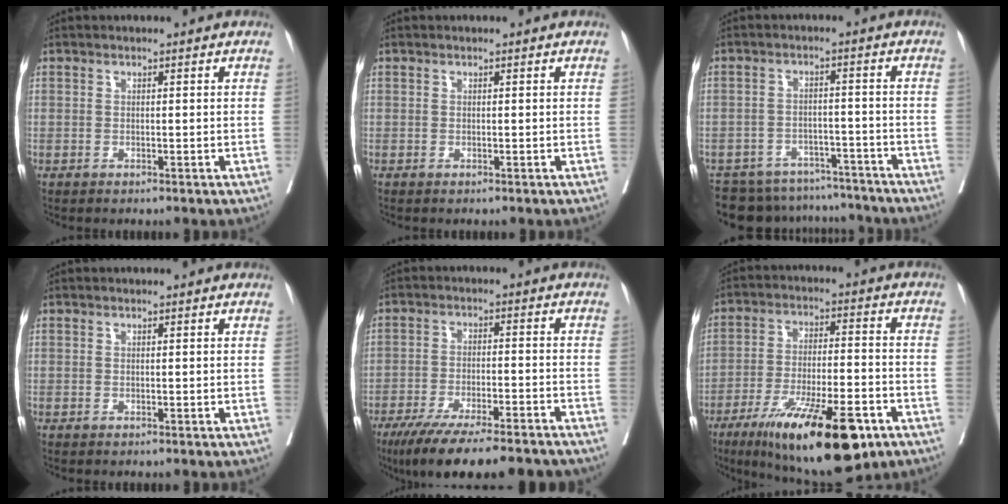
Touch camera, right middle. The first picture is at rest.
{"total": 0.0}
{"total": 13.0, "force": [-12.1, 4.3, 1.9], "torque": [-0.033, 0.016, -0.158]}
{"total": 0.0}
{"total": 16.9, "force": [-13.8, 2.0, 9.6], "torque": [-0.134, -0.024, -0.209]}
{"total": 18.9, "force": [-11.1, 4.0, 14.8], "torque": [-0.215, -0.027, -0.177]}